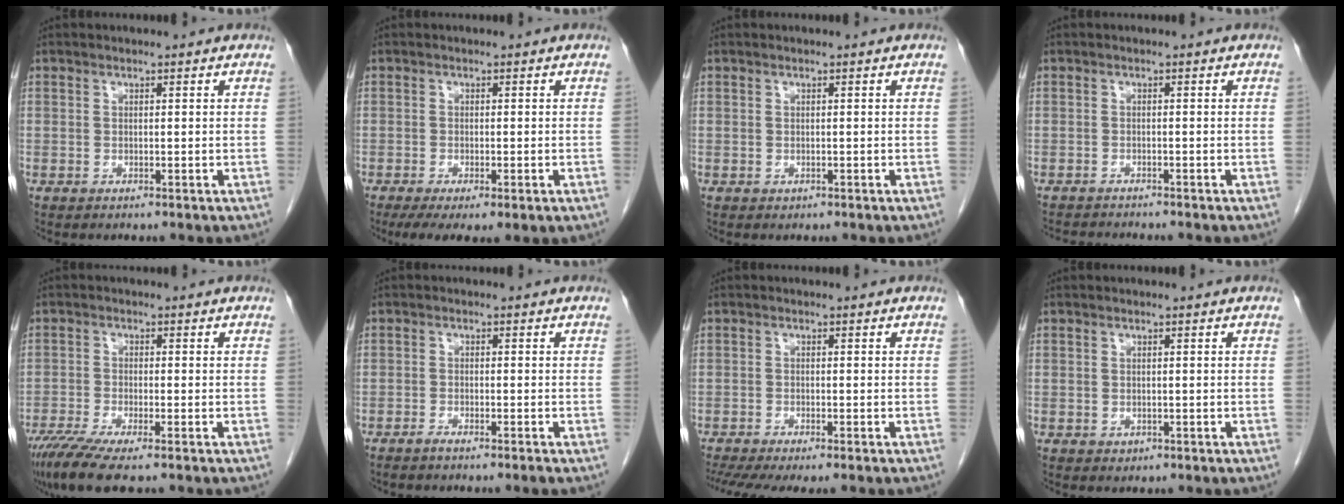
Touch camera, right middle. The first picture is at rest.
{"total": 7.6, "force": [-4.6, 2.2, 5.6], "torque": [-0.086, -0.019, -0.072]}
{"total": 0.0}
{"total": 4.4, "force": [-4.2, 0.2, 1.2], "torque": [-0.014, -0.010, -0.064]}
{"total": 7.3, "force": [-5.4, 0.5, 4.9], "torque": [-0.086, -0.019, -0.095]}
{"total": 2.1, "force": [-1.8, -0.5, 1.1], "torque": [-0.017, 0.002, -0.033]}
{"total": 8.6, "force": [-7.1, 1.0, 4.7], "torque": [-0.067, -0.007, -0.109]}
{"total": 0.5, "force": [-0.1, 0.5, 0.2], "torque": [-0.006, 0.000, 0.001]}